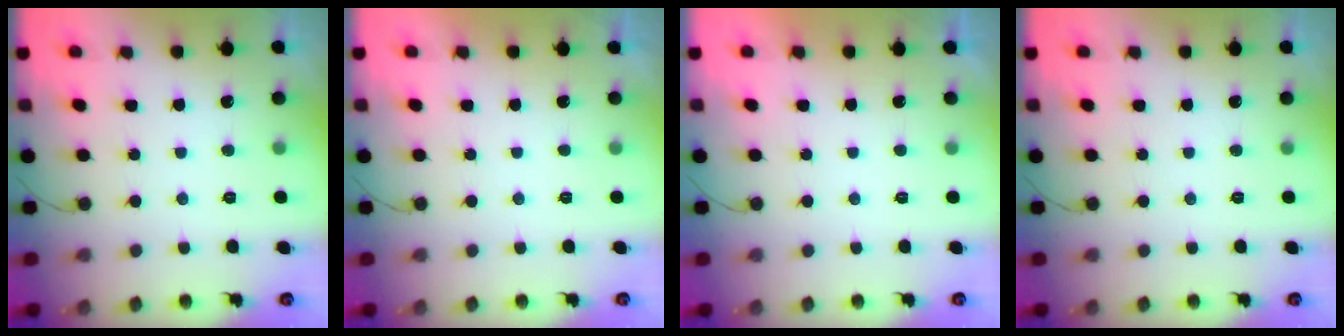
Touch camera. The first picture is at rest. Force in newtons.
{"total": 2.3, "press": 2.2, "slide": 0.3}
{"total": 2.1, "press": 2.0, "slide": 0.4}
{"total": 0.0}